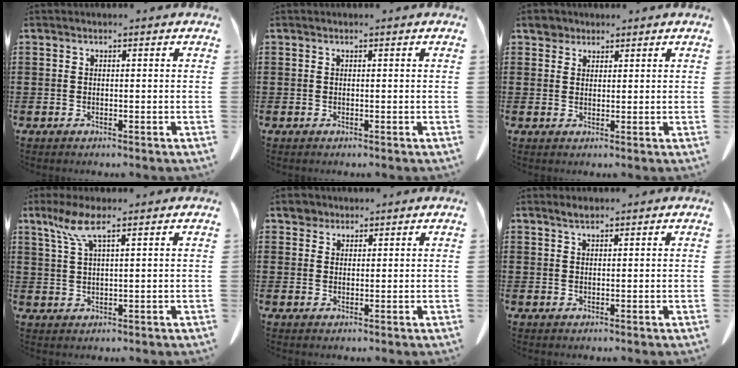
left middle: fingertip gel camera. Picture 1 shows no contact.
{"total": 0.0}
{"total": 2.2, "force": [1.9, 1.1, 0.1], "torque": [-0.001, 0.003, 0.035]}
{"total": 5.2, "force": [3.1, 0.7, 4.1], "torque": [-0.089, 0.005, 0.055]}
{"total": 2.1, "force": [1.9, 1.1, 0.0], "torque": [0.001, 0.005, 0.035]}
{"total": 1.2, "force": [1.1, 0.1, 0.5], "torque": [-0.010, 0.000, 0.021]}